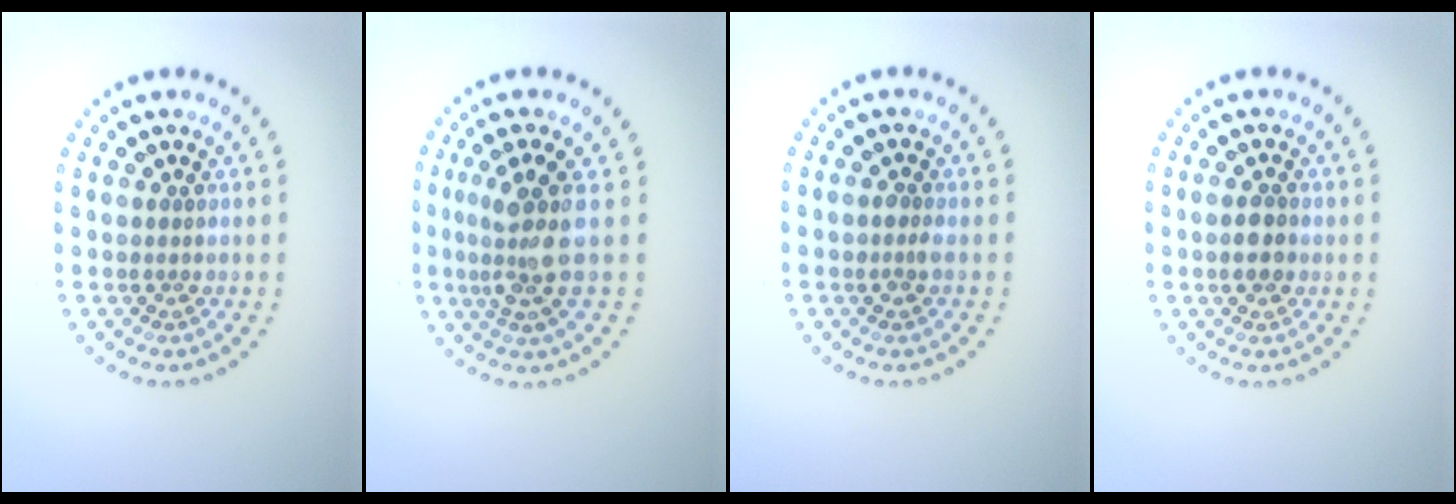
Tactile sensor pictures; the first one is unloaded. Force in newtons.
{"total": 3.6, "press": 2.8, "slide": 2.3}
{"total": 0.7, "press": 0.7, "slide": 0.1}
{"total": 1.9, "press": 1.9, "slide": 0.3}